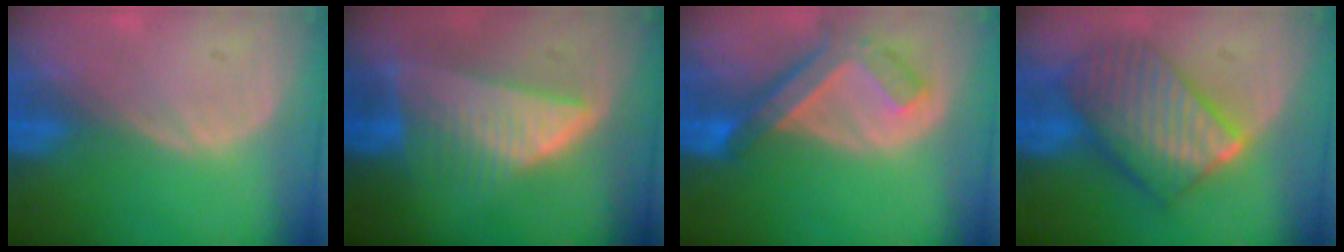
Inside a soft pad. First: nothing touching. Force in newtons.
{"total": 8.2, "press": 7.2, "slide": 3.8}
{"total": 7.3, "press": 6.4, "slide": 3.6}
{"total": 9.8, "press": 9.8, "slide": 0.9}